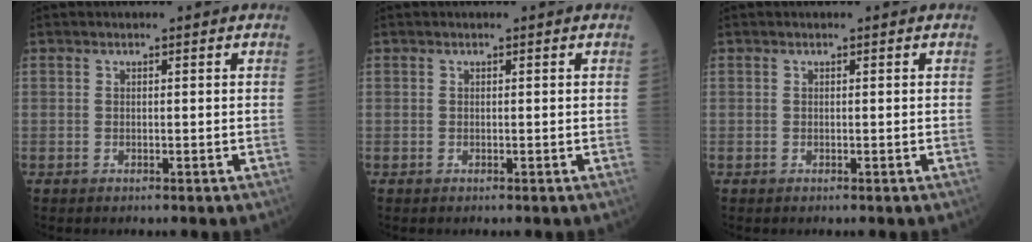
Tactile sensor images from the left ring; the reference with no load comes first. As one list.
[{"total": 0.0}, {"total": 0.0}]